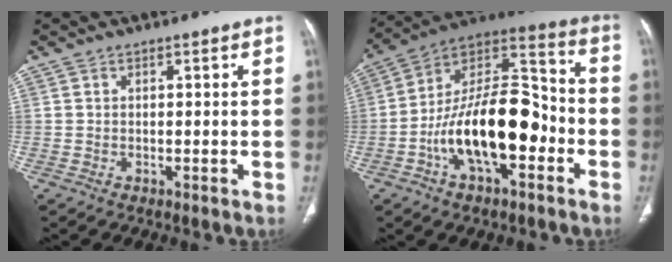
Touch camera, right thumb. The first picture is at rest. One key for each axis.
{"total": 21.3, "fx": -5.8, "fy": 10.2, "fz": 17.7, "tx": -0.281, "ty": 0.060, "tz": -0.099}